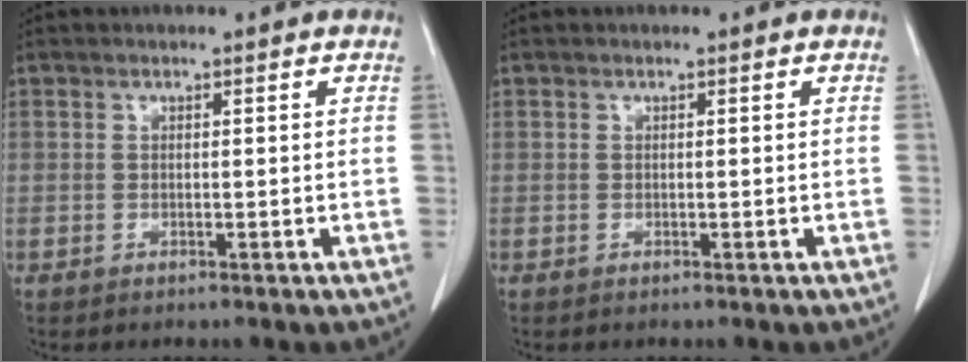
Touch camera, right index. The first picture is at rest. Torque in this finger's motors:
{"motor_torque": [-0.01, 0.01, 0.00, 0.00]}